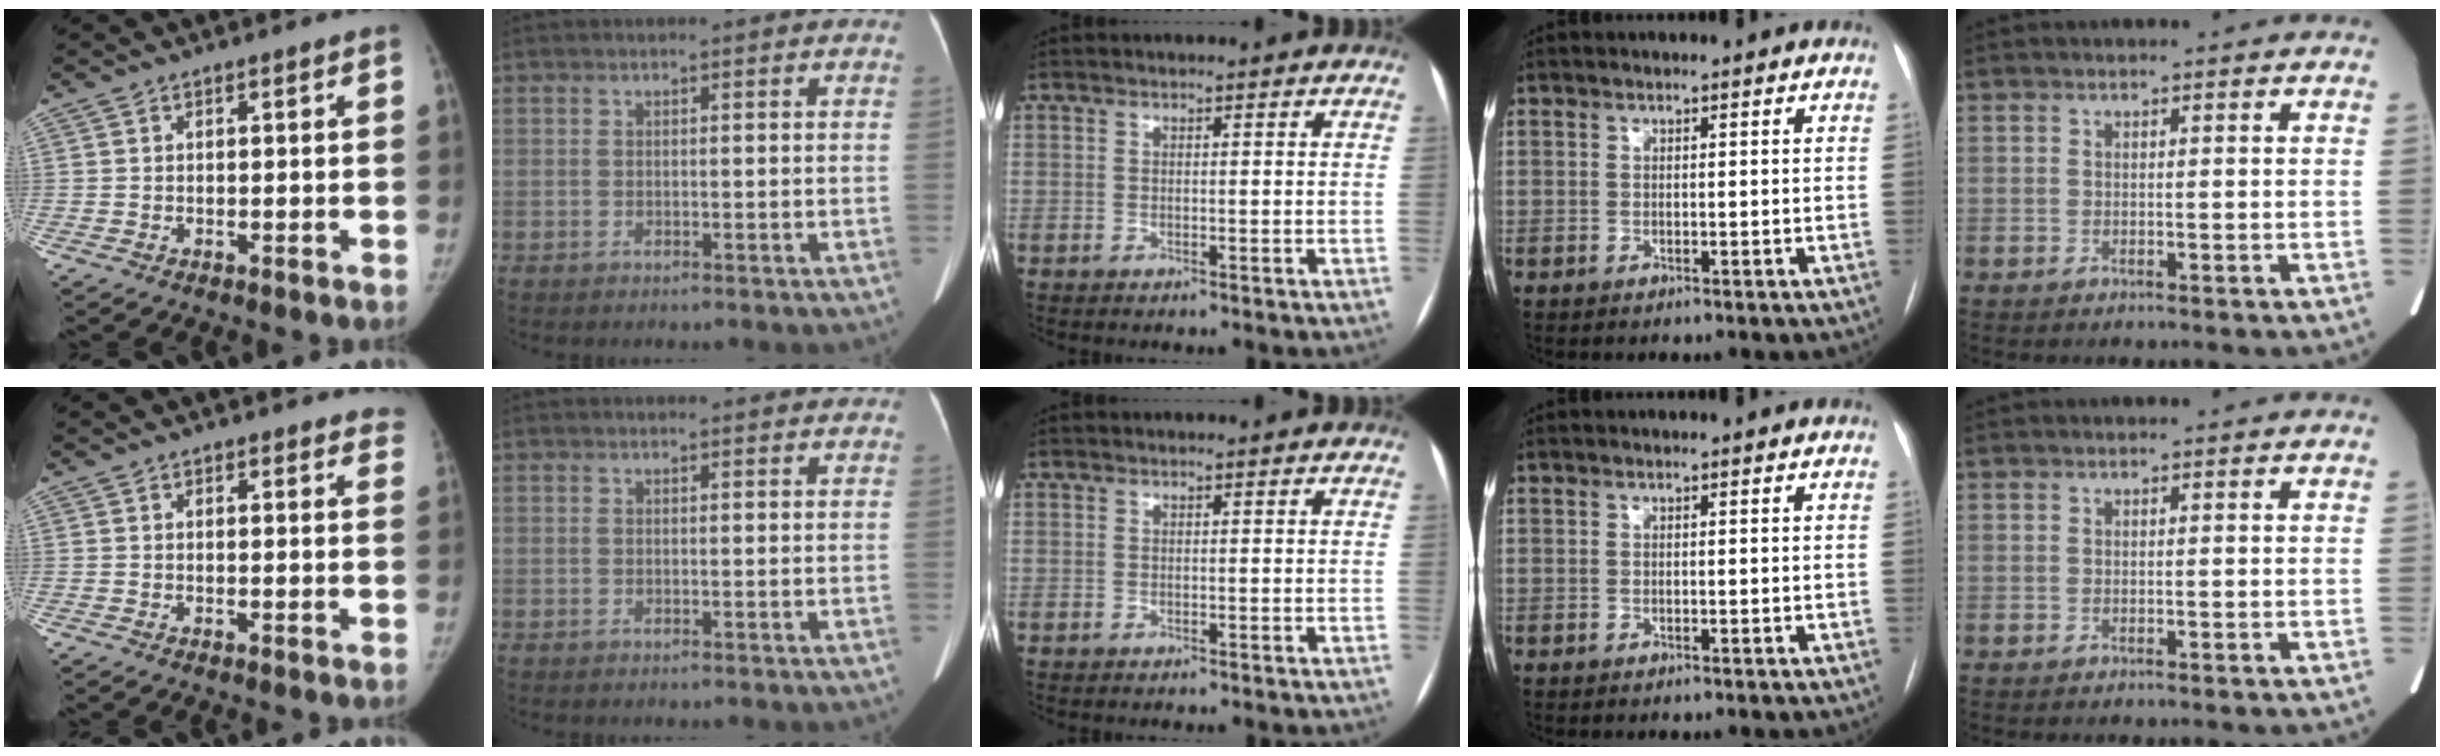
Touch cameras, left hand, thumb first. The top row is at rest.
{"thumb": {"total": 5.2, "force": [4.6, 2.2, 1.2], "torque": [0.034, -0.015, 0.036]}, "index": {"total": 3.3, "force": [3.1, 0.6, 0.9], "torque": [-0.009, -0.008, 0.025]}}